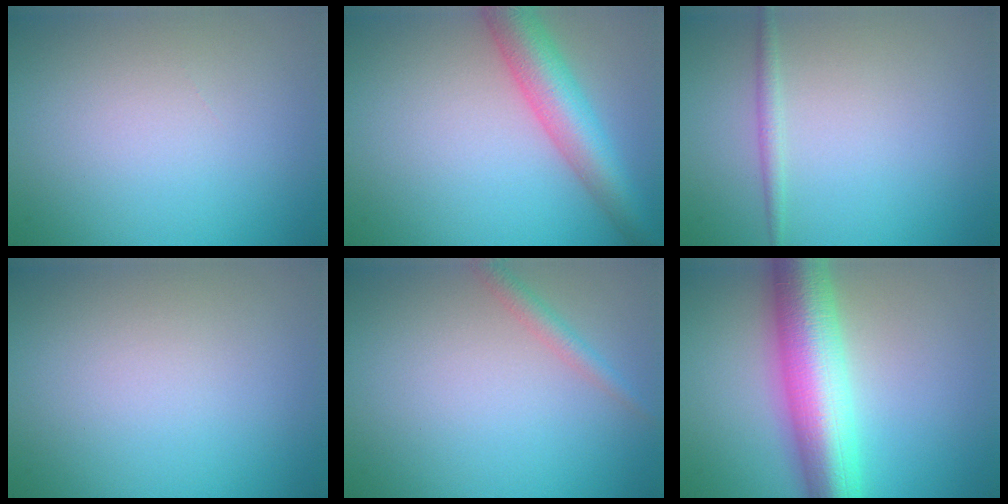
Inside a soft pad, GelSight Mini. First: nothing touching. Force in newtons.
{"total": 6.2, "press": 6.2, "slide": 0.2}
{"total": 1.1, "press": 1.1, "slide": 0.1}
{"total": 0.0}
{"total": 1.6, "press": 1.6, "slide": 0.1}
{"total": 9.9, "press": 9.9, "slide": 0.0}